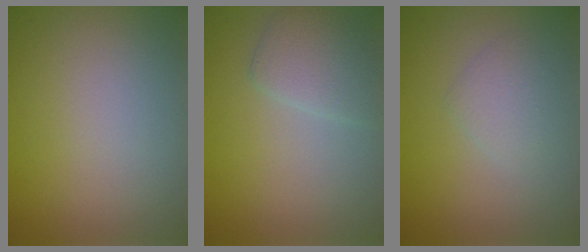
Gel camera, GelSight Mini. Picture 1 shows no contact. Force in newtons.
{"total": 2.6, "press": 2.6, "slide": 0.3}
{"total": 1.7, "press": 1.7, "slide": 0.1}